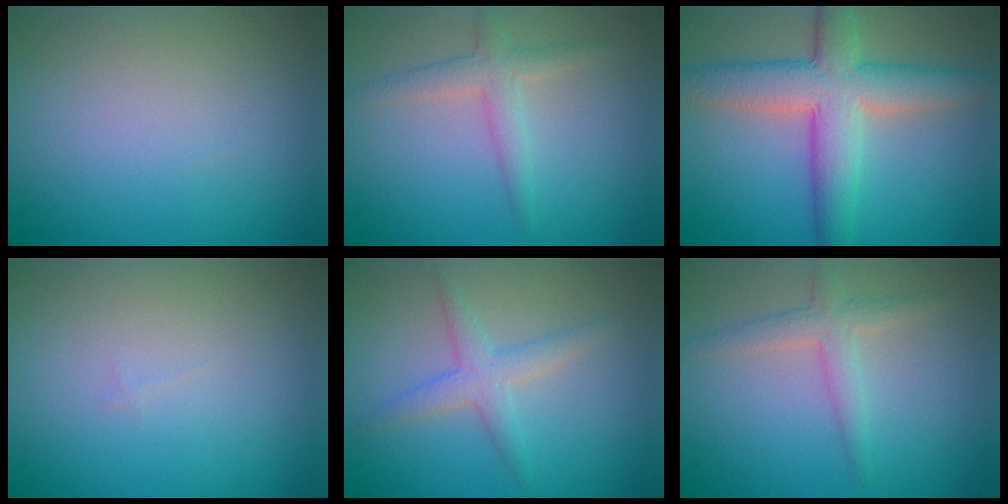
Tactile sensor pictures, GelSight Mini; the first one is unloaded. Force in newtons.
{"total": 2.4, "press": 2.4, "slide": 0.1}
{"total": 7.3, "press": 7.3, "slide": 0.3}
{"total": 0.0}
{"total": 2.4, "press": 2.4, "slide": 0.1}
{"total": 2.4, "press": 2.4, "slide": 0.1}